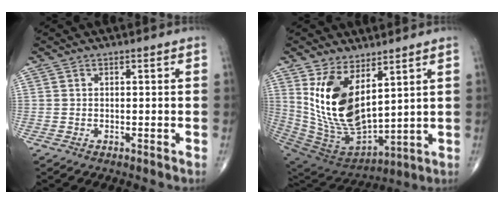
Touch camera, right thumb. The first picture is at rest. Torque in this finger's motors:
{"motor_torque": [-1.14, 2.40, 1.60, 0.85, 0.22]}